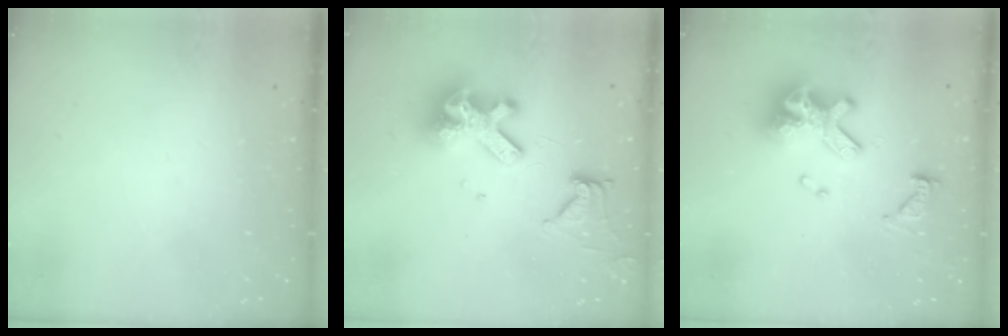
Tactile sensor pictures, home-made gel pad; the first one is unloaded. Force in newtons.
{"total": 14.7, "press": 14.5, "slide": 1.8}
{"total": 12.9, "press": 12.8, "slide": 1.4}